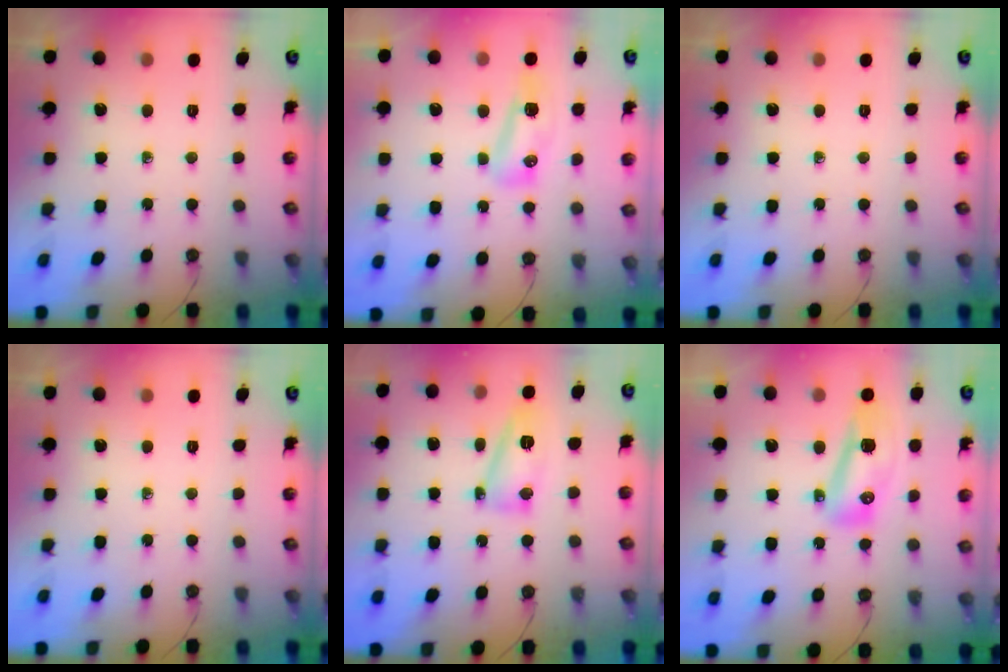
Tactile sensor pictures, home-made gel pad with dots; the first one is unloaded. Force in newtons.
{"total": 13.2, "press": 10.3, "slide": 8.3}
{"total": 0.0}
{"total": 0.0}
{"total": 9.6, "press": 9.6, "slide": 0.7}
{"total": 18.6, "press": 14.7, "slide": 11.4}